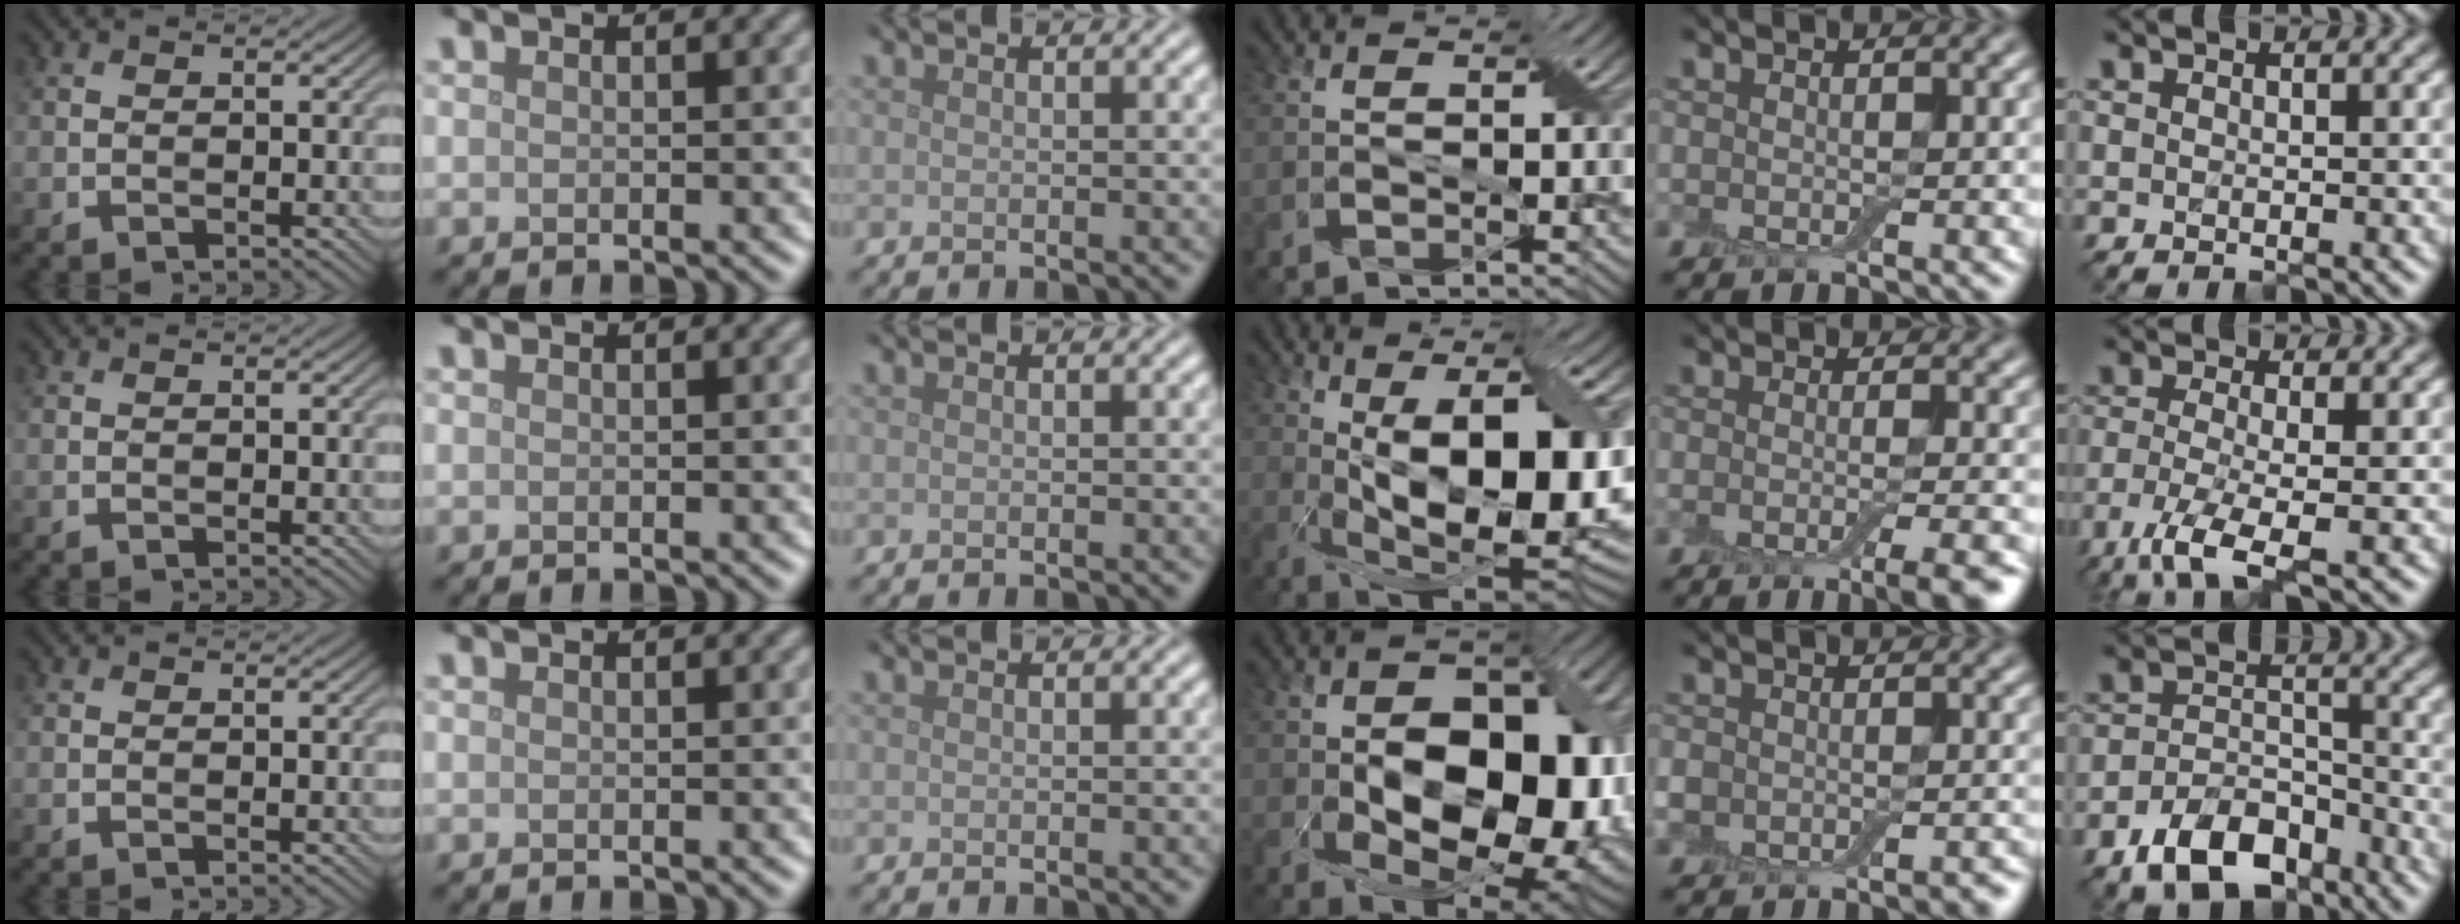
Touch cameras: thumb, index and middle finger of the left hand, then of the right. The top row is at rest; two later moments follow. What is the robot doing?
{"motion": "insert", "object": "drawer"}